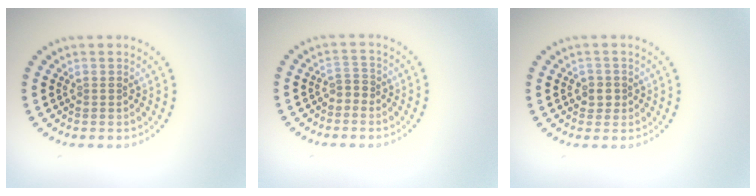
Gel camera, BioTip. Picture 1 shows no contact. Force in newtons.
{"total": 1.2, "press": 0.9, "slide": 0.8}
{"total": 1.5, "press": 1.4, "slide": 0.6}